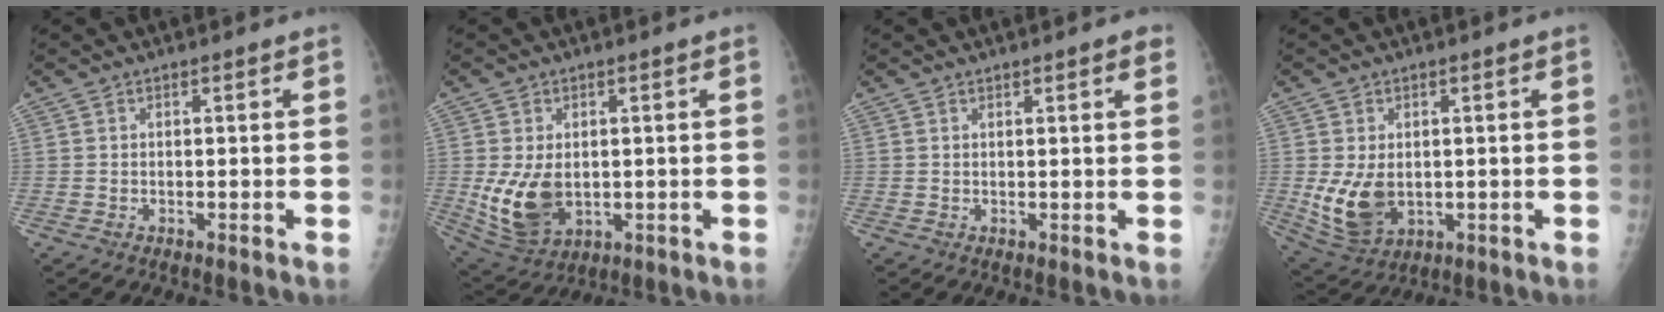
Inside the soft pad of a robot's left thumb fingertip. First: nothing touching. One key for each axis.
{"total": 10.3, "fx": -0.5, "fy": 6.9, "fz": 7.6, "tx": -0.134, "ty": -0.012, "tz": 0.011}
{"total": 2.0, "fx": 1.2, "fy": 0.4, "fz": 1.5, "tx": -0.017, "ty": -0.004, "tz": 0.014}
{"total": 9.0, "fx": -0.4, "fy": 6.2, "fz": 6.6, "tx": -0.114, "ty": -0.013, "tz": 0.012}